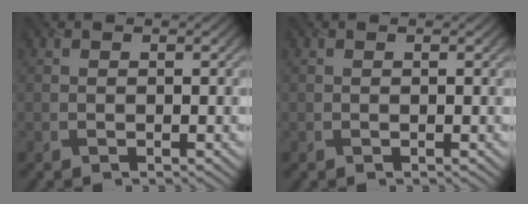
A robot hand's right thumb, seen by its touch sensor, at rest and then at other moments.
{"total": 0.0}